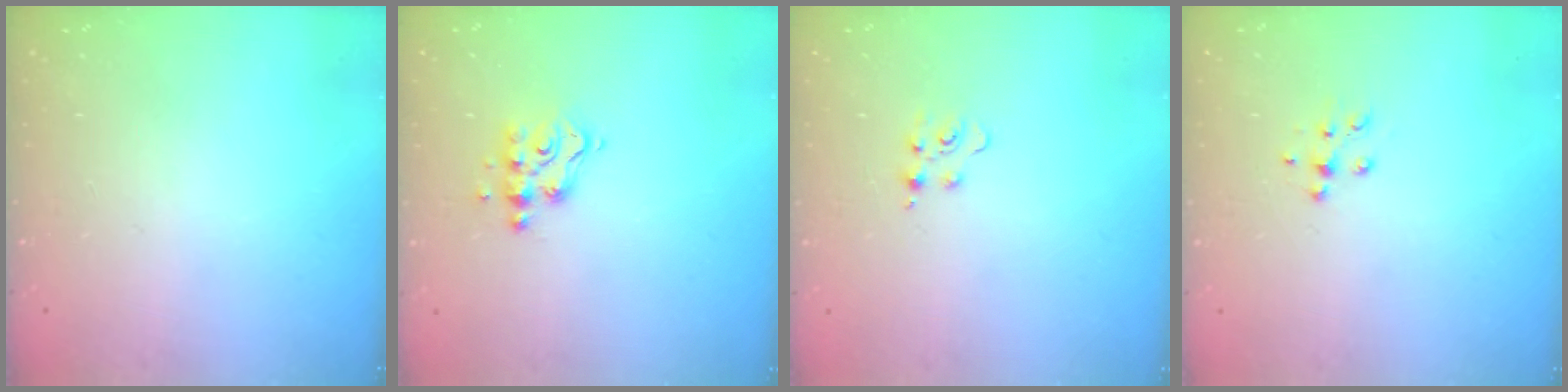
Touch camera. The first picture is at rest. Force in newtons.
{"total": 7.2, "press": 7.2, "slide": 0.2}
{"total": 4.3, "press": 4.3, "slide": 0.5}
{"total": 5.4, "press": 5.4, "slide": 0.9}